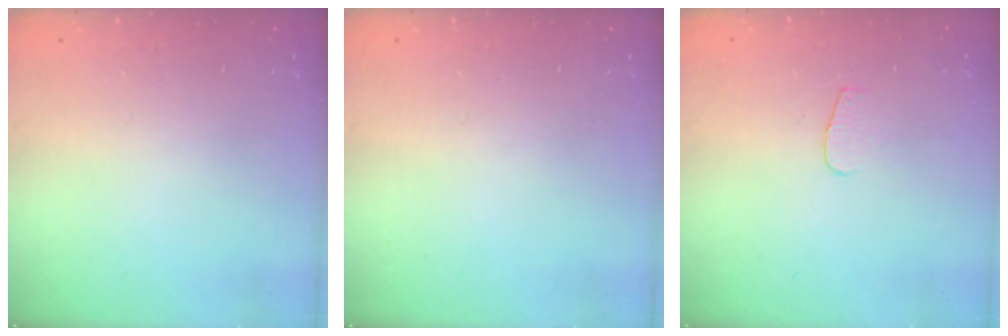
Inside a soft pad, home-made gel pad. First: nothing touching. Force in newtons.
{"total": 0.0}
{"total": 2.8, "press": 2.8, "slide": 0.2}